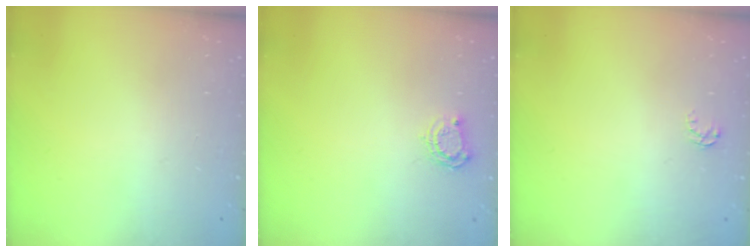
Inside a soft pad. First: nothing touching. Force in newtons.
{"total": 5.7, "press": 5.7, "slide": 0.8}
{"total": 2.6, "press": 2.6, "slide": 0.3}